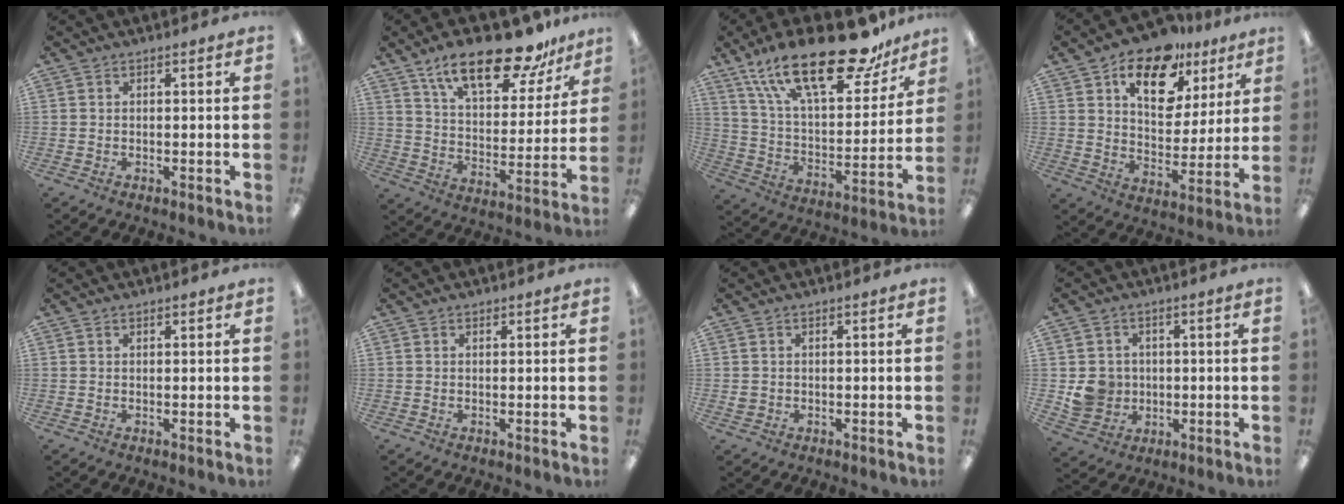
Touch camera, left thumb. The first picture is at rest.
{"total": 19.9, "force": [14.5, 6.9, 11.6], "torque": [-0.191, -0.083, 0.246]}
{"total": 27.6, "force": [18.5, 10.2, 17.8], "torque": [-0.291, -0.106, 0.312]}
{"total": 15.5, "force": [10.0, 8.6, 8.1], "torque": [-0.121, -0.050, 0.175]}
{"total": 1.1, "force": [0.8, 0.3, 0.7], "torque": [-0.016, 0.001, 0.014]}
{"total": 0.6, "force": [0.5, 0.3, 0.3], "torque": [-0.007, 0.002, 0.009]}
{"total": 1.4, "force": [0.5, 1.3, 0.4], "torque": [-0.010, 0.005, 0.007]}
{"total": 7.0, "force": [0.1, 6.9, 1.5], "torque": [-0.036, 0.011, 0.011]}